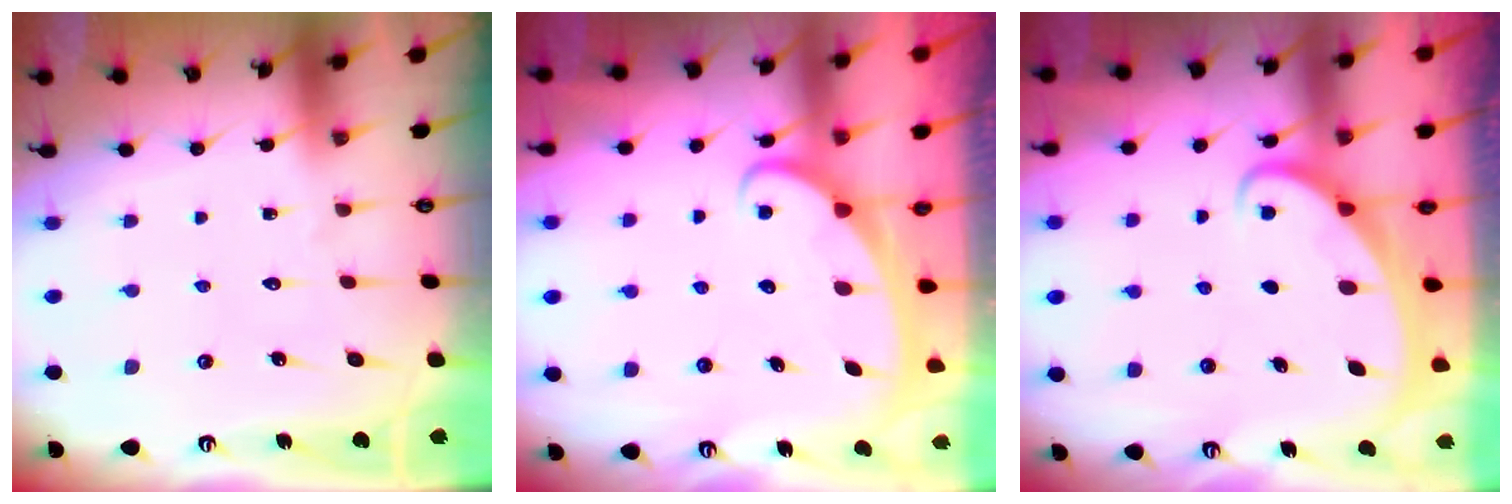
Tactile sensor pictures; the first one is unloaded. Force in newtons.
{"total": 2.6, "press": 2.6, "slide": 0.3}
{"total": 2.1, "press": 2.1, "slide": 0.2}